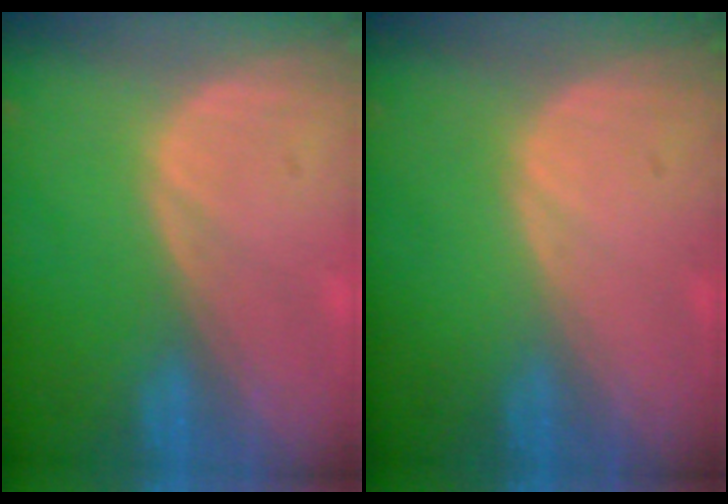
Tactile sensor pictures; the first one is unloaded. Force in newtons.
{"total": 0.0}